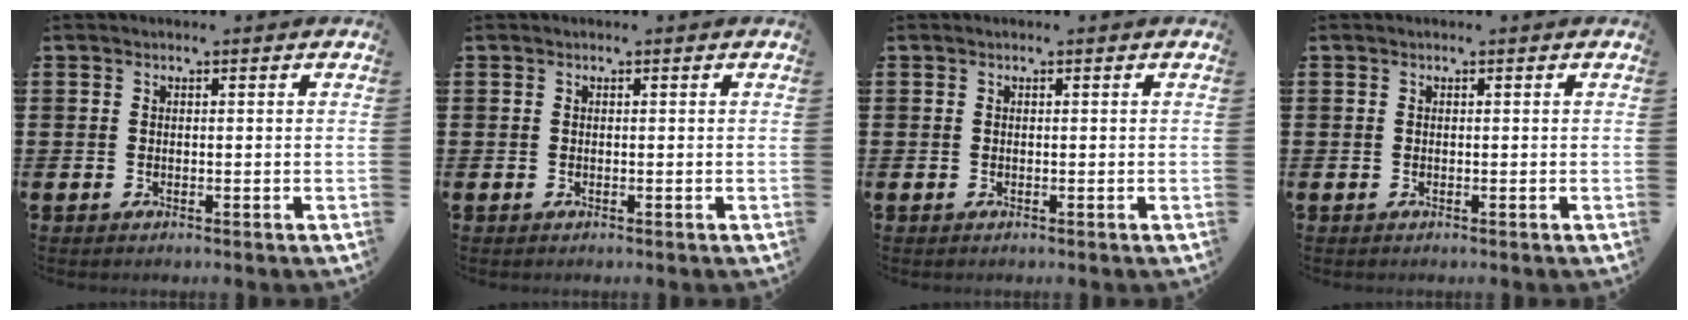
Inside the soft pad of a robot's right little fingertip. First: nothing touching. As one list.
[{"total": 0.0}, {"total": 0.0}, {"total": 0.0}]